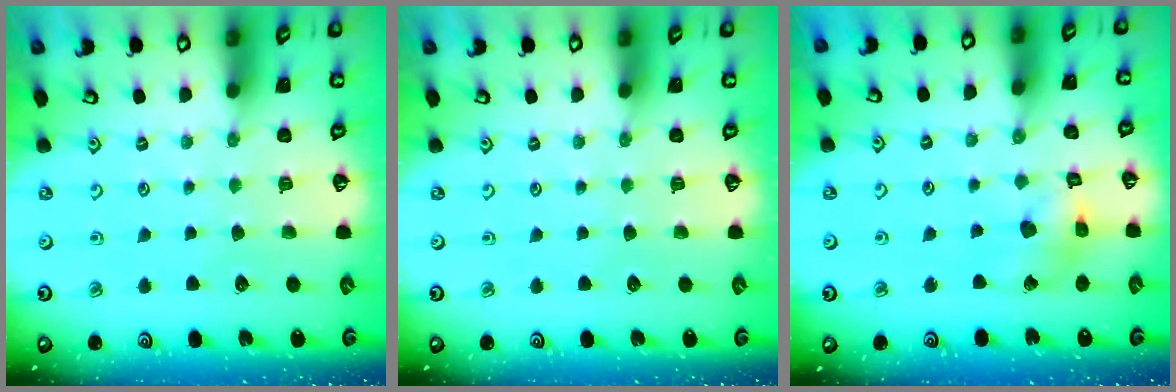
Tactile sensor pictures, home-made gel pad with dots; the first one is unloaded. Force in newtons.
{"total": 0.0}
{"total": 9.9, "press": 9.8, "slide": 1.3}